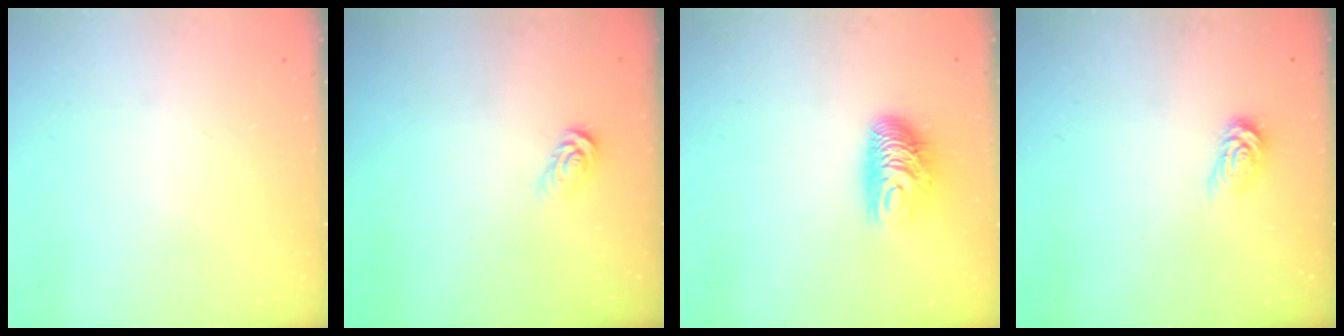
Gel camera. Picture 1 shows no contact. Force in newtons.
{"total": 3.8, "press": 3.7, "slide": 0.5}
{"total": 8.8, "press": 8.8, "slide": 0.8}
{"total": 3.8, "press": 3.8, "slide": 0.4}